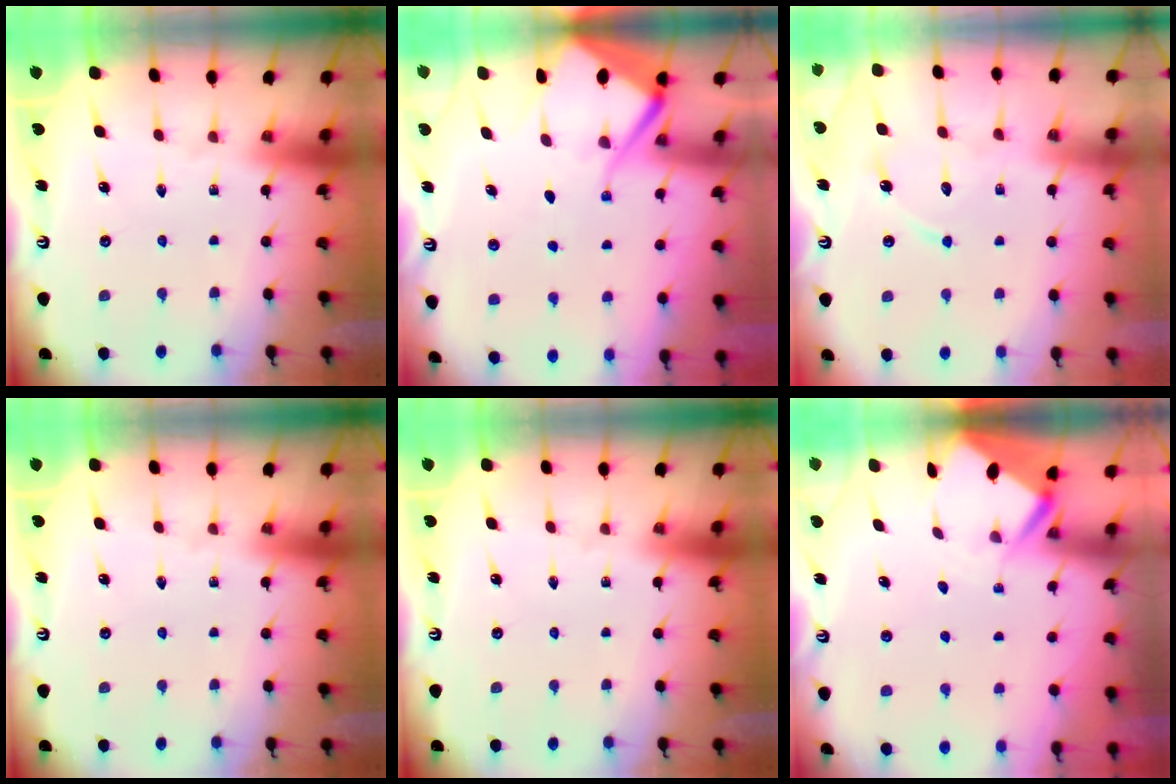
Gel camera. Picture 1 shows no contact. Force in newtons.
{"total": 8.6, "press": 8.6, "slide": 0.9}
{"total": 8.9, "press": 8.8, "slide": 0.7}
{"total": 0.0}
{"total": 0.0}
{"total": 3.4, "press": 3.4, "slide": 0.4}